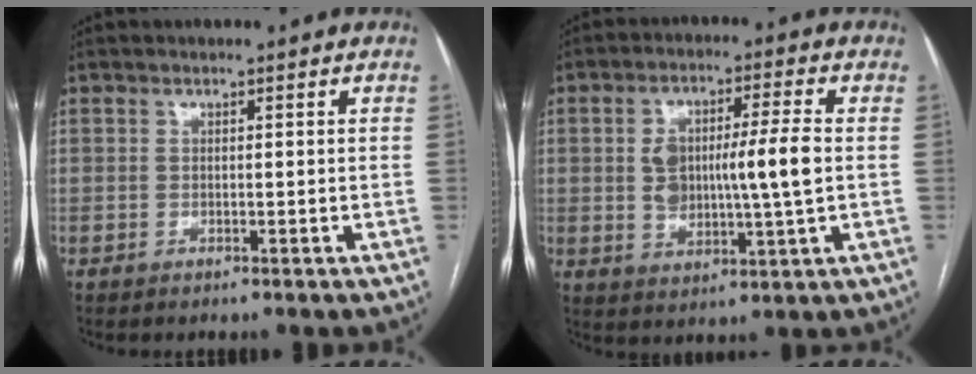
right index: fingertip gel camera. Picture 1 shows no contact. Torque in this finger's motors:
{"motor_torque": [1.58, 0.06, 0.76, 0.16]}